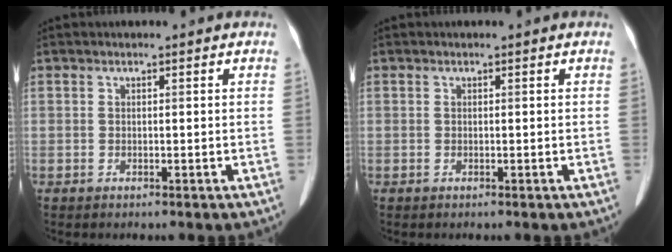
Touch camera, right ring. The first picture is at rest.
{"total": 0.0}